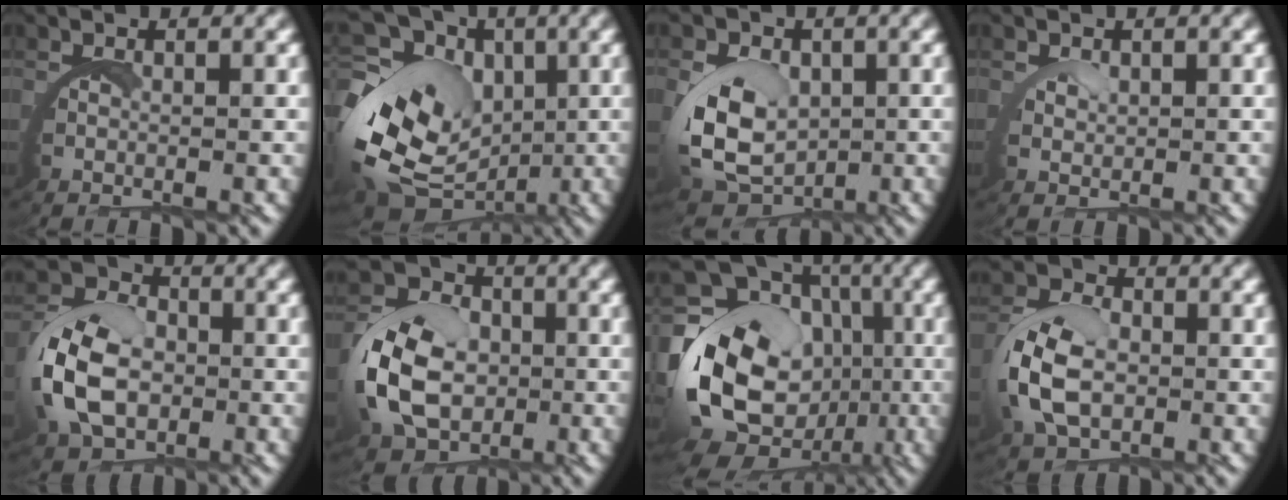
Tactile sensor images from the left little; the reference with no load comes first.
{"total": 12.4, "force": [-0.7, 9.6, 7.9], "torque": [-0.161, -0.043, 0.002]}
{"total": 6.9, "force": [-0.1, 5.1, 4.6], "torque": [-0.125, -0.033, 0.013]}
{"total": 1.3, "force": [1.2, -0.3, 0.3], "torque": [-0.012, -0.004, 0.027]}
{"total": 6.8, "force": [0.2, 4.7, 4.9], "torque": [-0.111, 0.001, 0.003]}
{"total": 8.0, "force": [-0.1, 5.9, 5.4], "torque": [-0.127, -0.011, -0.001]}
{"total": 15.5, "force": [-1.8, 12.7, 8.7], "torque": [-0.196, -0.053, -0.022]}
{"total": 5.1, "force": [0.4, 3.2, 4.0], "torque": [-0.104, 0.004, 0.008]}